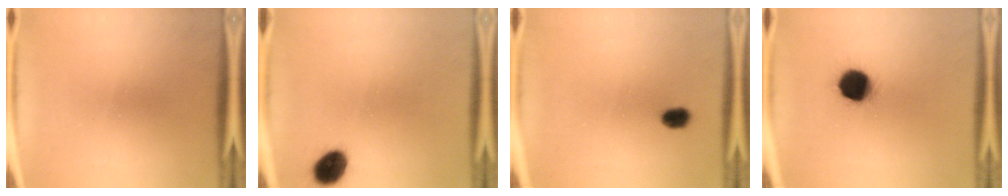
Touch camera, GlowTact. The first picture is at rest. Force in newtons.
{"total": 6.9}
{"total": 2.6}
{"total": 11.5}